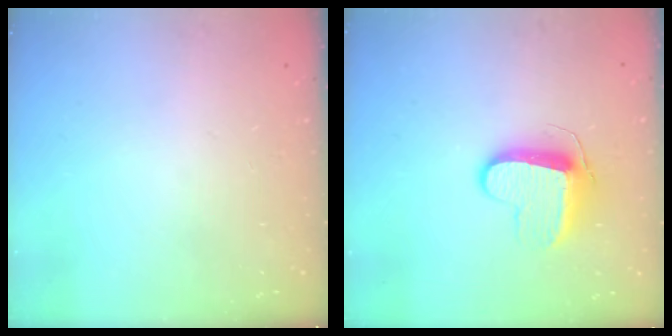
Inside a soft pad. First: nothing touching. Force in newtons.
{"total": 9.9, "press": 9.9, "slide": 0.3}